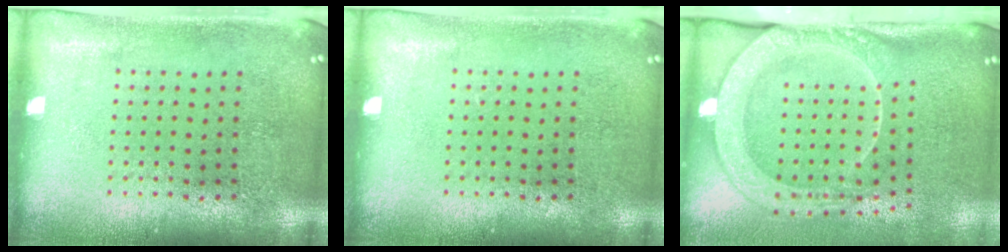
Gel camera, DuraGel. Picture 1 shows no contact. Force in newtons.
{"total": 0.0}
{"total": 2.8, "press": 2.1, "slide": 1.8}